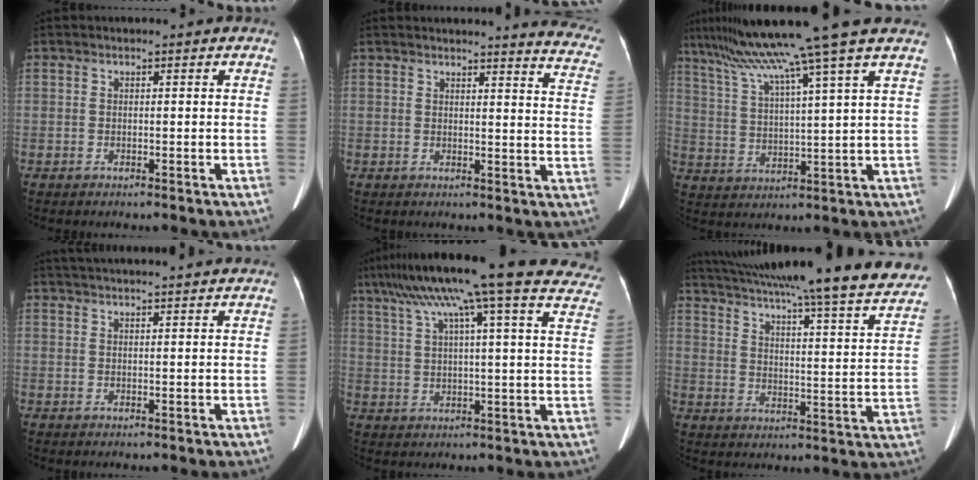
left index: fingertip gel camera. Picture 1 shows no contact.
{"total": 11.6, "force": [11.2, 0.6, 2.9], "torque": [-0.006, -0.084, 0.088]}
{"total": 15.5, "force": [12.2, -2.8, 9.2], "torque": [-0.159, 0.003, 0.187]}
{"total": 13.0, "force": [11.9, 0.4, 5.2], "torque": [-0.084, 0.036, 0.159]}
{"total": 31.5, "force": [25.9, 2.4, 17.9], "torque": [-0.237, -0.008, 0.329]}
{"total": 33.2, "force": [28.9, 2.5, 16.2], "torque": [-0.241, -0.071, 0.365]}